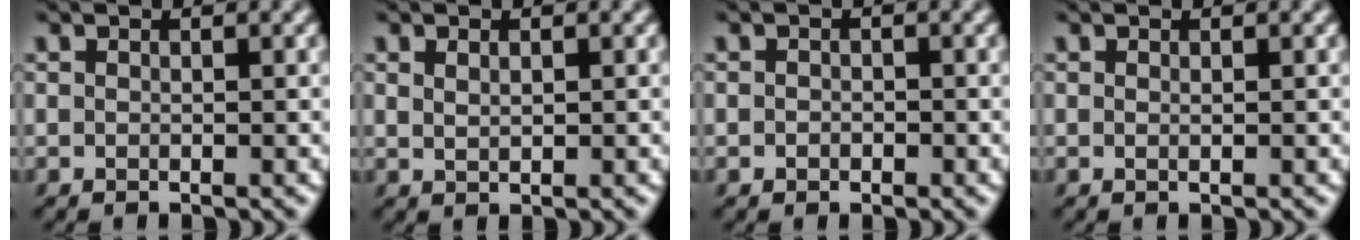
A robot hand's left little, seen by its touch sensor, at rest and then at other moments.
{"total": 1.0, "force": [0.3, 0.5, 0.8], "torque": [-0.017, 0.000, 0.010]}
{"total": 0.9, "force": [-0.3, 0.7, 0.4], "torque": [-0.004, -0.003, -0.009]}
{"total": 0.0}